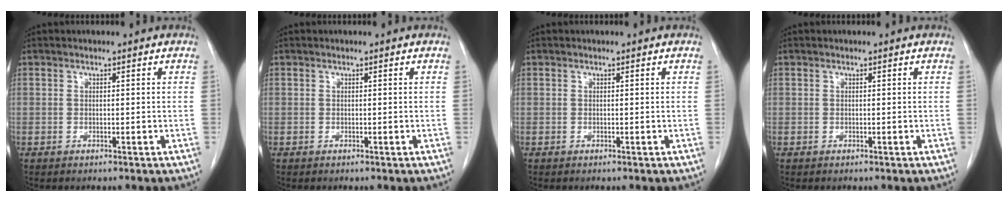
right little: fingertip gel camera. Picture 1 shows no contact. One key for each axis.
{"total": 0.0}
{"total": 0.0}
{"total": 0.0}